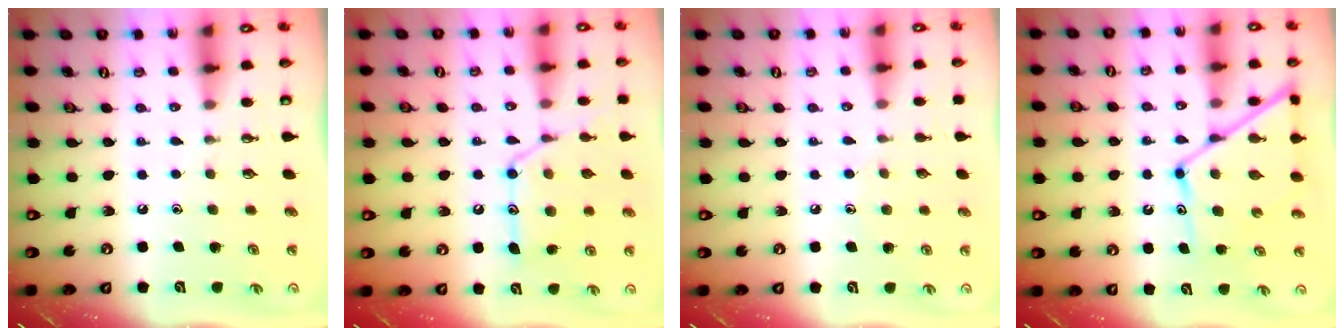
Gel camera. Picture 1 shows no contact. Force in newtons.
{"total": 16.5, "press": 16.5, "slide": 1.3}
{"total": 4.9, "press": 4.9, "slide": 0.6}
{"total": 14.2, "press": 14.1, "slide": 1.4}